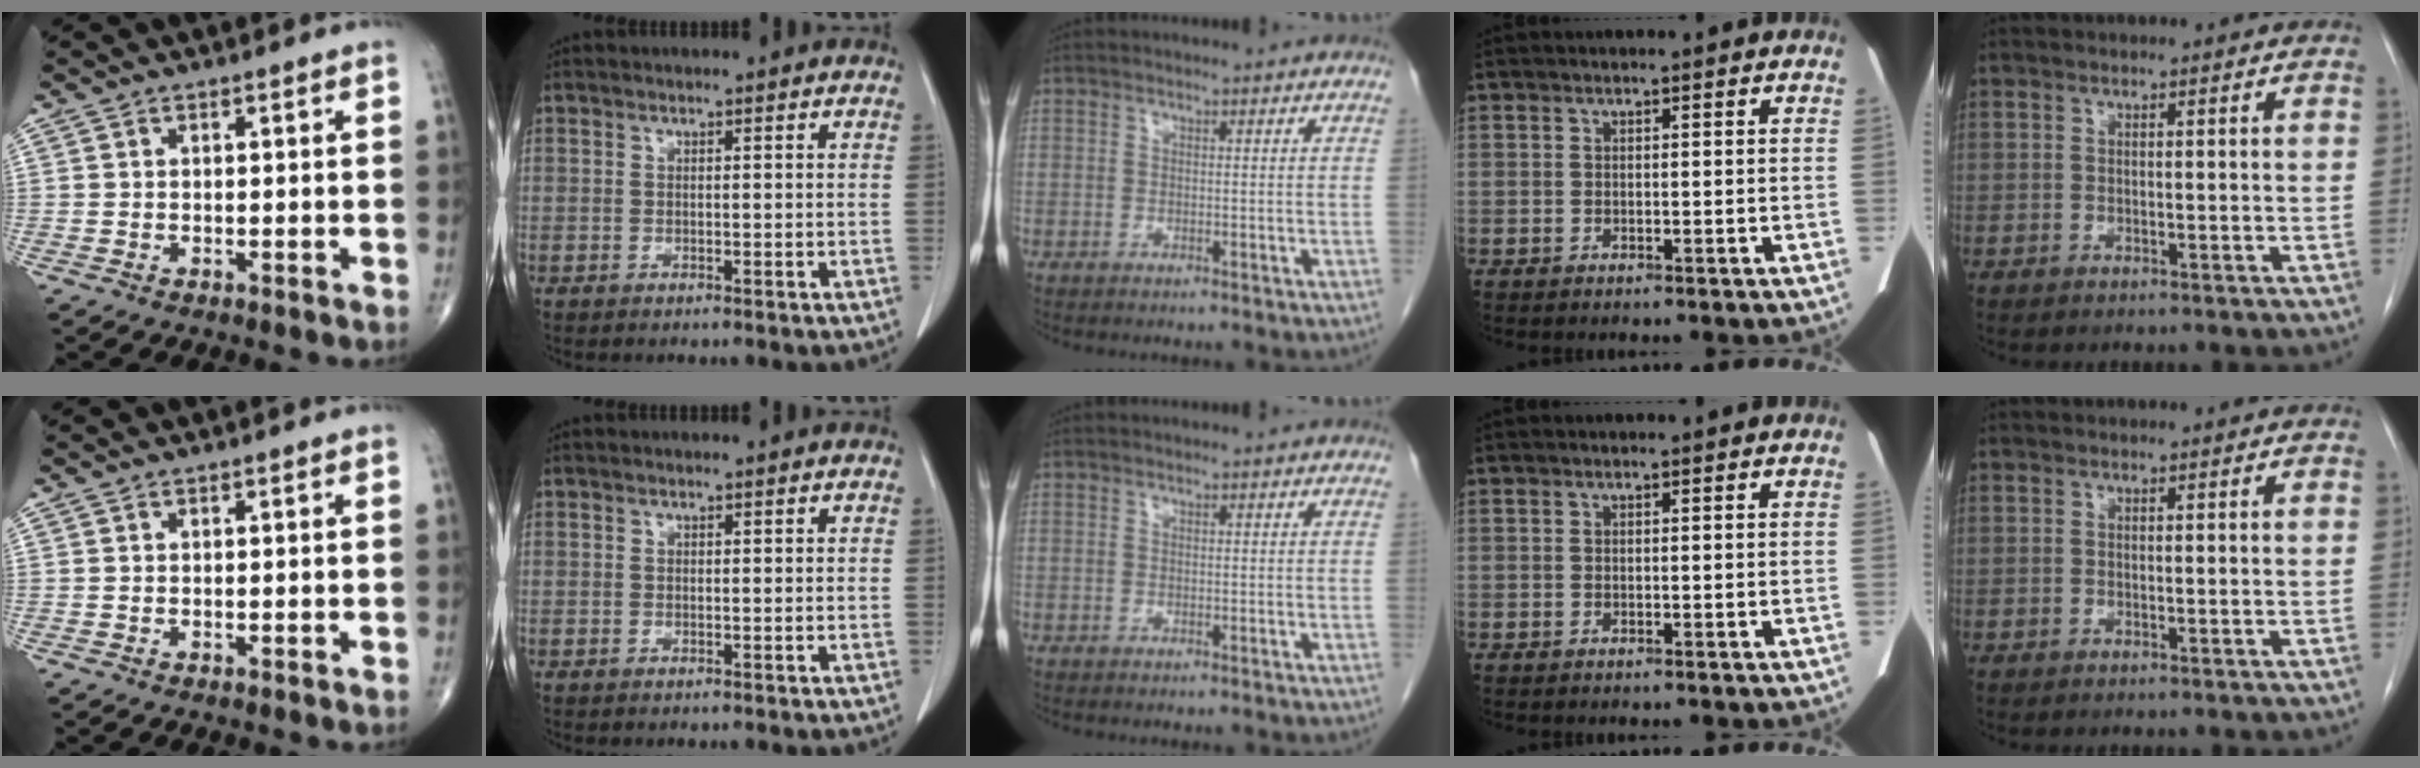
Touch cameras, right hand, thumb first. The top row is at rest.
{}